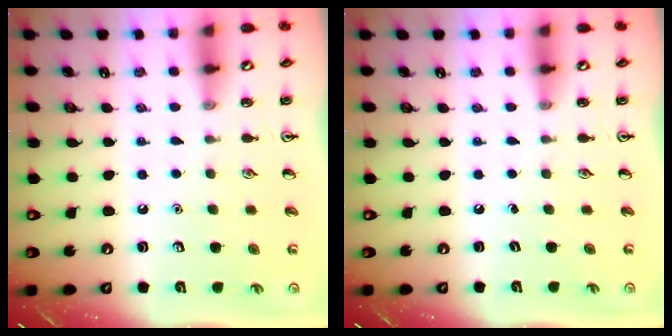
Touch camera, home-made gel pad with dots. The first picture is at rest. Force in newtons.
{"total": 0.0}